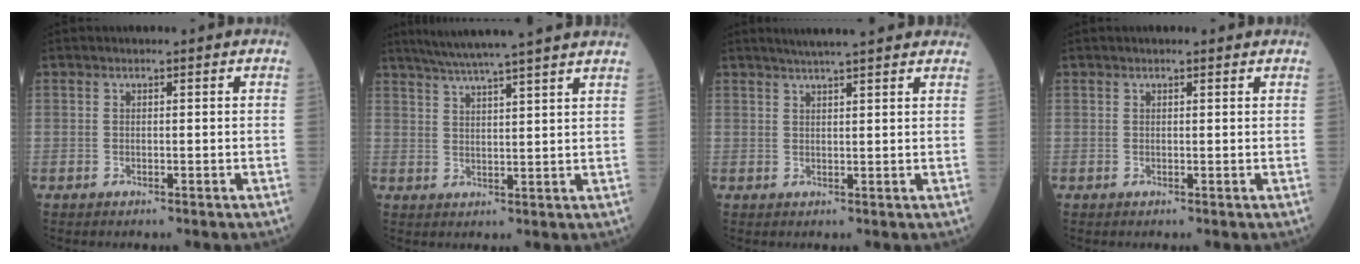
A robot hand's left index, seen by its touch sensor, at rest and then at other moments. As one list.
[{"total": 14.3, "force": [12.4, -1.1, 7.1], "torque": [-0.119, 0.013, 0.165]}, {"total": 10.1, "force": [8.7, 1.0, 5.1], "torque": [-0.069, 0.032, 0.104]}, {"total": 1.6, "force": [1.4, 0.4, 0.7], "torque": [-0.011, 0.017, 0.014]}]